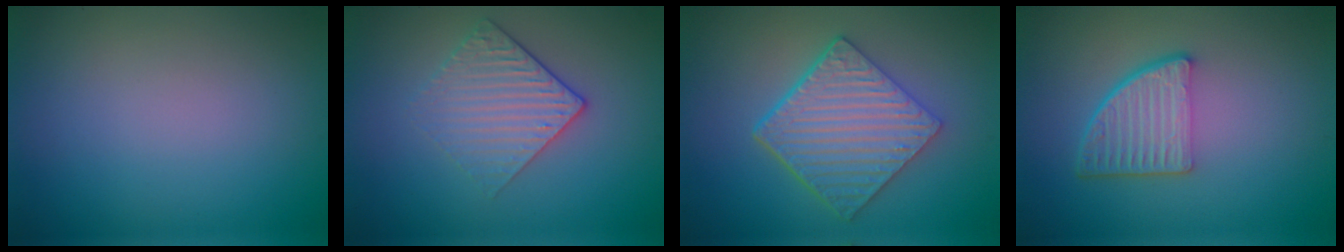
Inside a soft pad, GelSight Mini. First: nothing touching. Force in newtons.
{"total": 3.0, "press": 2.6, "slide": 1.6}
{"total": 6.4, "press": 4.6, "slide": 4.5}
{"total": 4.8, "press": 3.3, "slide": 3.6}